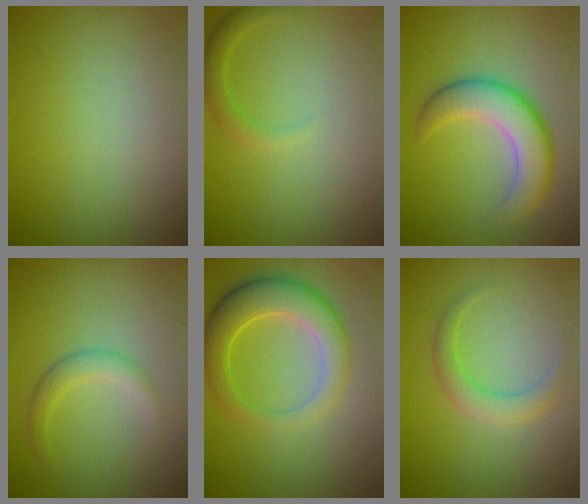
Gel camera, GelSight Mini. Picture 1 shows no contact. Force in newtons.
{"total": 1.6, "press": 1.6, "slide": 0.1}
{"total": 5.9, "press": 5.8, "slide": 0.4}
{"total": 1.5, "press": 1.5, "slide": 0.1}
{"total": 5.8, "press": 5.8, "slide": 0.5}
{"total": 2.4, "press": 2.4, "slide": 0.0}